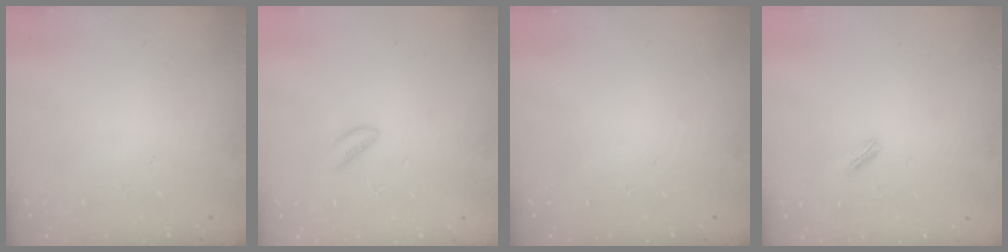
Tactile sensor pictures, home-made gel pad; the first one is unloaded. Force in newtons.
{"total": 1.9, "press": 1.8, "slide": 0.4}
{"total": 0.0}
{"total": 1.3, "press": 1.2, "slide": 0.3}